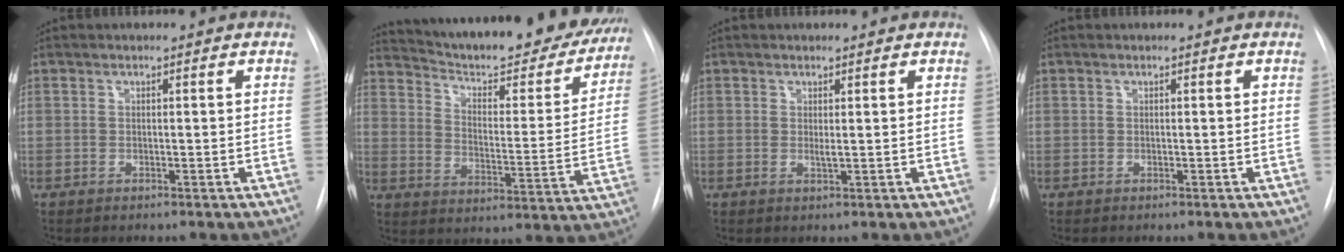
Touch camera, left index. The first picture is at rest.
{"total": 27.7, "force": [24.6, 5.5, 11.5], "torque": [-0.178, -0.054, 0.317]}
{"total": 0.9, "force": [0.4, 0.0, 0.8], "torque": [-0.017, -0.003, 0.009]}
{"total": 0.0}